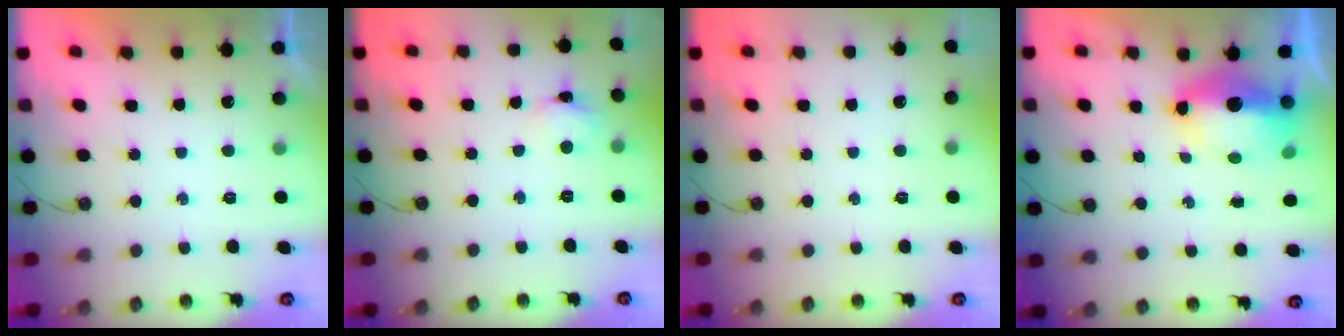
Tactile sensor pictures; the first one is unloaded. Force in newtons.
{"total": 3.1, "press": 3.1, "slide": 0.1}
{"total": 0.0}
{"total": 9.5, "press": 9.5, "slide": 1.0}